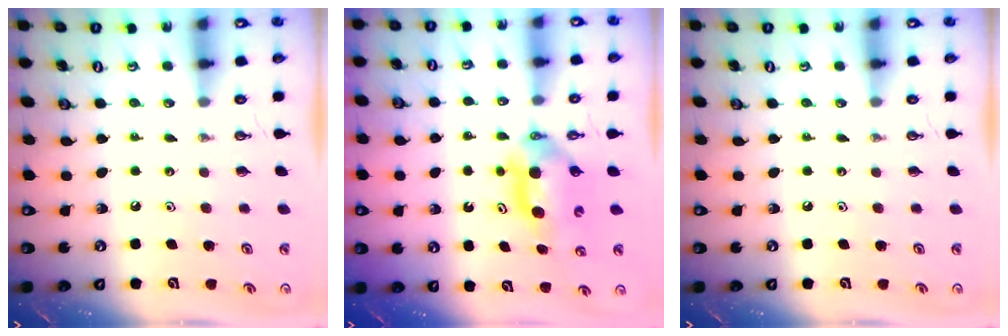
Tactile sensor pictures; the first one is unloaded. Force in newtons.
{"total": 5.7, "press": 5.4, "slide": 1.9}
{"total": 0.0}